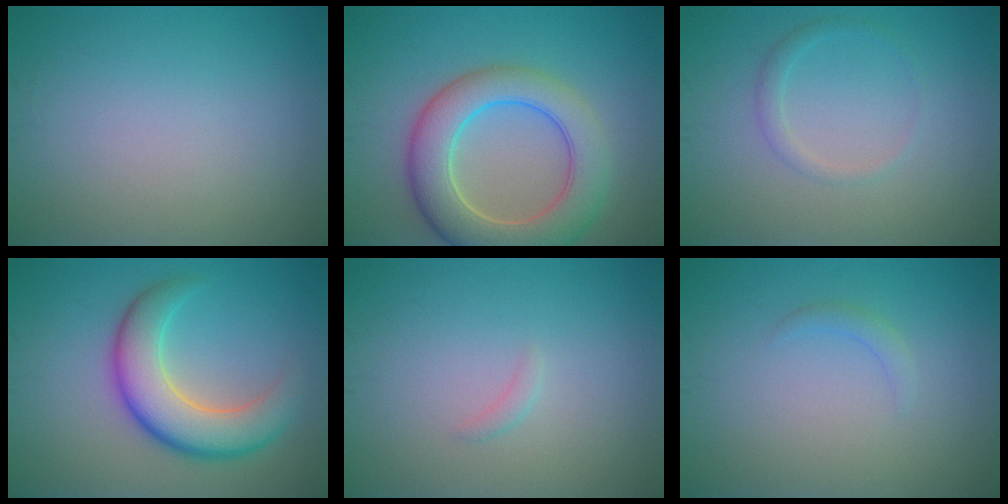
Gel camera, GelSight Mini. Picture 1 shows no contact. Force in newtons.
{"total": 8.0, "press": 7.9, "slide": 0.6}
{"total": 1.3, "press": 1.3, "slide": 0.0}
{"total": 7.0, "press": 7.0, "slide": 0.5}
{"total": 0.6, "press": 0.6, "slide": 0.1}
{"total": 0.9, "press": 0.9, "slide": 0.0}